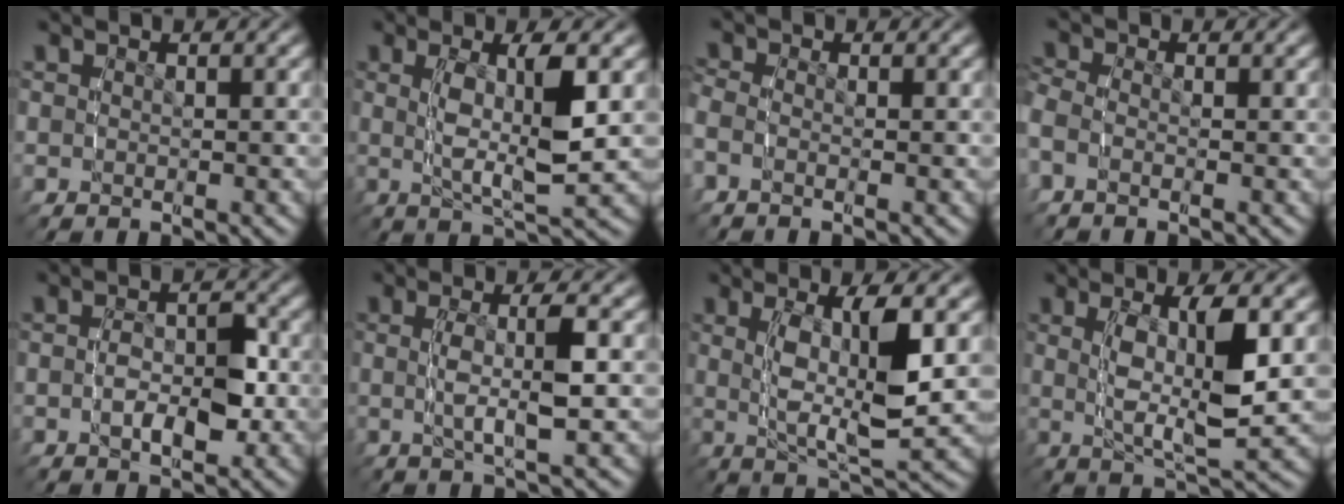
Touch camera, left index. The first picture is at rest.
{"total": 4.8, "force": [0.3, 0.6, 4.7], "torque": [-0.093, -0.008, 0.011]}
{"total": 1.7, "force": [-0.5, 1.2, 1.2], "torque": [-0.036, 0.000, -0.016]}
{"total": 2.1, "force": [-0.6, 1.5, 1.3], "torque": [-0.044, -0.003, -0.017]}
{"total": 2.8, "force": [-1.0, 1.5, 2.1], "torque": [-0.048, -0.004, -0.018]}
{"total": 3.2, "force": [-0.2, -0.1, 3.2], "torque": [-0.066, -0.003, 0.000]}
{"total": 6.0, "force": [0.4, 1.3, 5.9], "torque": [-0.109, -0.012, 0.016]}
{"total": 5.5, "force": [0.4, 1.0, 5.4], "torque": [-0.102, -0.011, 0.014]}